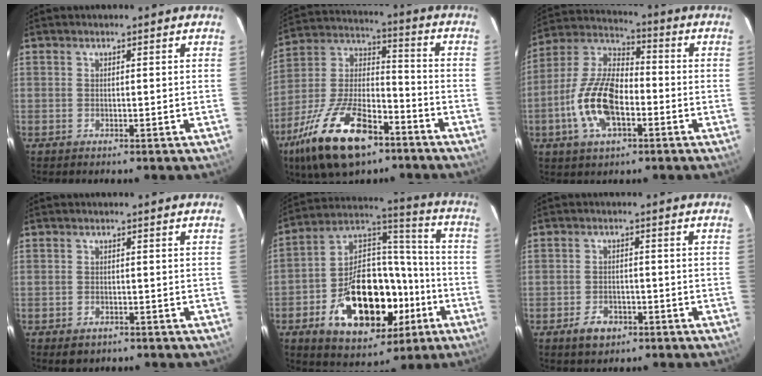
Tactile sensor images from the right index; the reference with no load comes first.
{"total": 21.9, "force": [-12.9, 9.7, 14.8], "torque": [-0.300, -0.009, -0.225]}
{"total": 14.9, "force": [-4.6, 7.5, 12.1], "torque": [-0.254, 0.009, -0.086]}
{"total": 2.8, "force": [-1.8, 2.0, 0.9], "torque": [-0.022, -0.002, -0.022]}
{"total": 25.8, "force": [-9.6, 15.1, 18.5], "torque": [-0.338, 0.038, -0.132]}
{"total": 4.8, "force": [-2.9, 3.2, 2.0], "torque": [-0.047, 0.006, -0.041]}